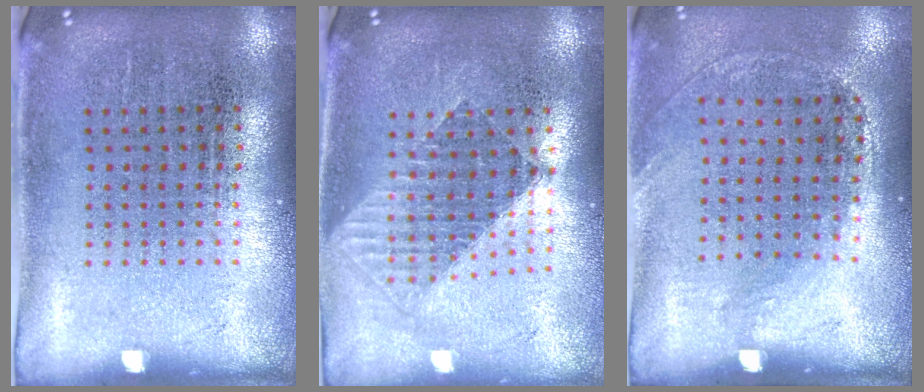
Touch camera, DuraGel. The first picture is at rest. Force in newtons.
{"total": 1.5, "press": 1.3, "slide": 0.8}
{"total": 1.3, "press": 0.9, "slide": 0.9}